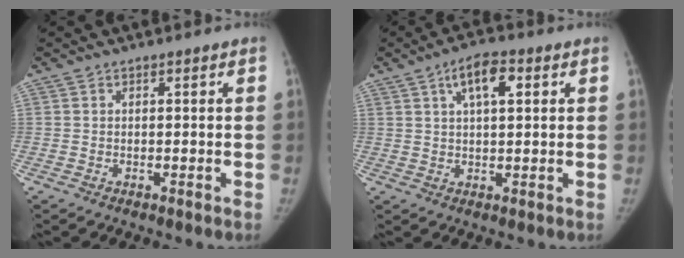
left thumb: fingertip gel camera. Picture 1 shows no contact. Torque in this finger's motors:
{"motor_torque": [0.11, 0.48, 0.69, -0.68, 0.18]}